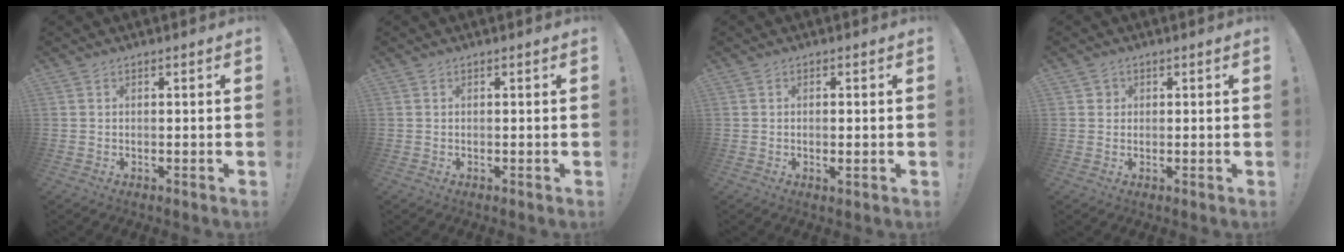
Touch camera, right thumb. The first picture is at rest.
{"total": 0.0}
{"total": 1.5, "force": [-0.1, 0.1, 1.5], "torque": [-0.017, -0.005, -0.004]}
{"total": 1.8, "force": [0.5, 1.7, 0.4], "torque": [-0.005, 0.003, 0.010]}